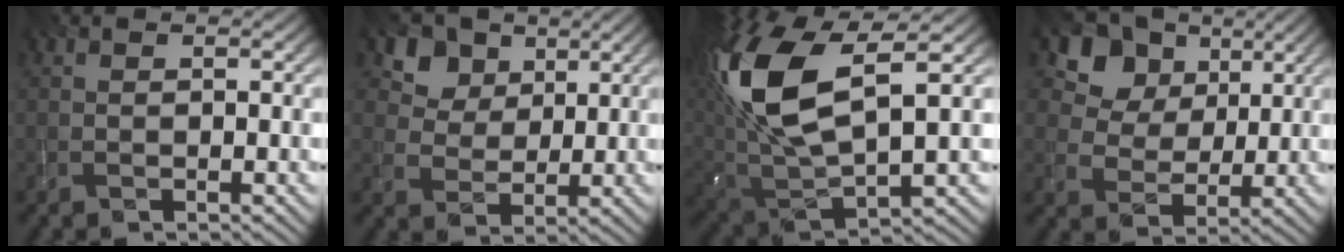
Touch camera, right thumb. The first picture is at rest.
{"total": 7.0, "force": [4.1, 4.9, 2.7], "torque": [-0.069, -0.016, 0.082]}
{"total": 15.6, "force": [4.8, 7.3, 12.9], "torque": [-0.312, 0.015, 0.099]}
{"total": 11.7, "force": [6.4, 8.3, 5.2], "torque": [-0.144, 0.000, 0.135]}